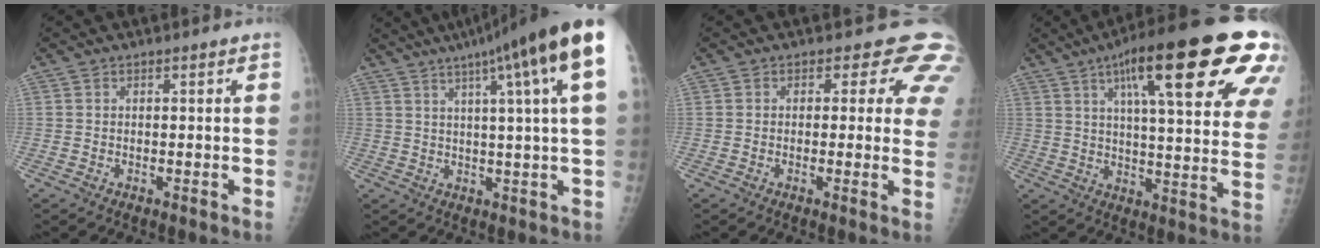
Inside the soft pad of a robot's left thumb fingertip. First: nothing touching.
{"total": 18.5, "force": [9.2, 0.9, 16.0], "torque": [-0.231, 0.006, 0.113]}
{"total": 7.1, "force": [4.2, 4.3, 3.7], "torque": [-0.001, -0.013, 0.022]}
{"total": 28.8, "force": [13.9, 6.3, 24.5], "torque": [-0.304, -0.012, 0.196]}